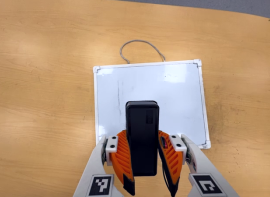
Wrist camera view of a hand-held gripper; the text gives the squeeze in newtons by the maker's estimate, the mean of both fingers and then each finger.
{"total": 7.5, "left": 6.7, "right": 8.4}